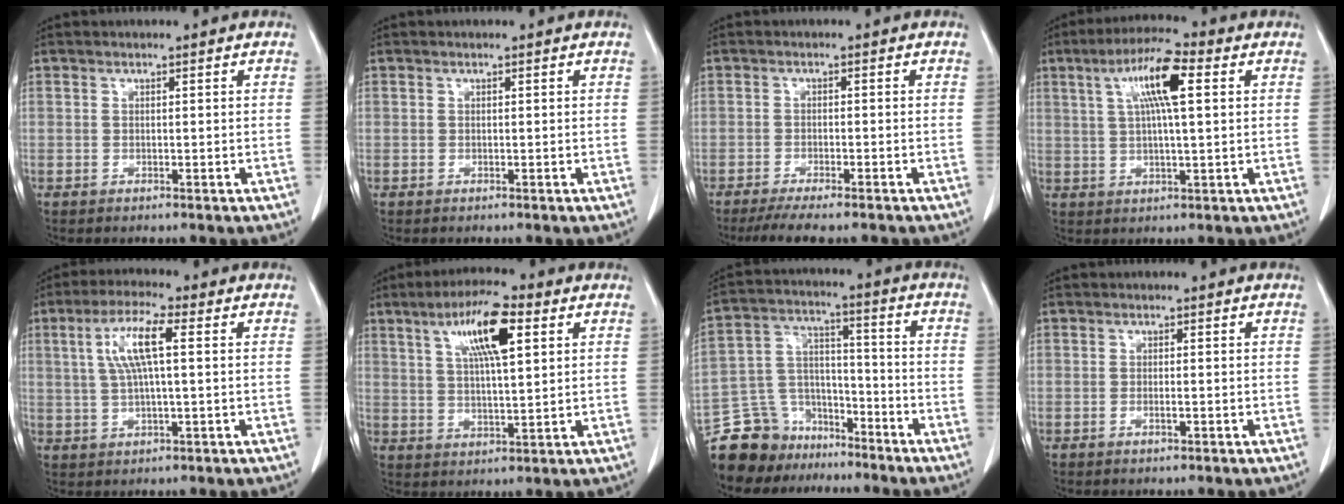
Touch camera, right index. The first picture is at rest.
{"total": 0.0}
{"total": 7.8, "force": [-6.6, 0.9, 4.1], "torque": [-0.054, -0.013, -0.101]}
{"total": 9.3, "force": [3.1, 1.1, 8.8], "torque": [-0.162, 0.018, 0.051]}
{"total": 7.8, "force": [1.9, 1.1, 7.5], "torque": [-0.152, 0.013, 0.035]}
{"total": 10.3, "force": [4.4, 1.9, 9.1], "torque": [-0.164, 0.013, 0.076]}
{"total": 13.1, "force": [-10.6, 7.5, 1.5], "torque": [-0.044, 0.064, -0.184]}
{"total": 1.0, "force": [-0.4, 0.2, 0.9], "torque": [-0.019, -0.001, -0.007]}